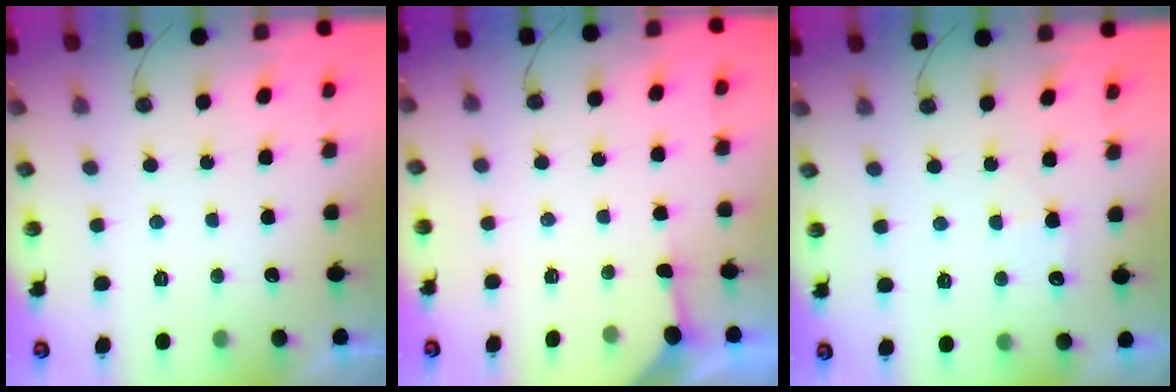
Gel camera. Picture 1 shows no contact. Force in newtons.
{"total": 3.5, "press": 3.5, "slide": 0.2}
{"total": 4.2, "press": 4.1, "slide": 0.5}